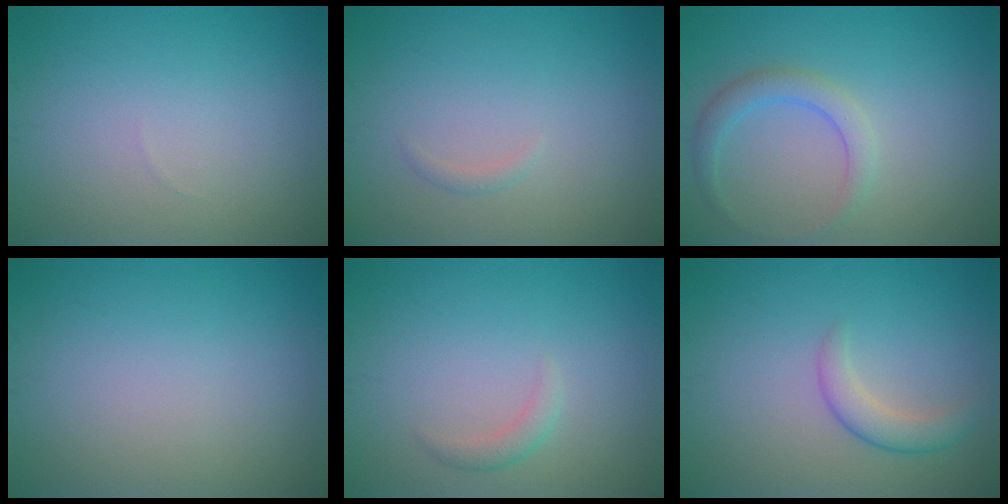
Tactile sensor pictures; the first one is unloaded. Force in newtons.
{"total": 0.6, "press": 0.6, "slide": 0.1}
{"total": 2.4, "press": 2.4, "slide": 0.1}
{"total": 0.0}
{"total": 1.2, "press": 1.2, "slide": 0.1}
{"total": 2.3, "press": 2.3, "slide": 0.1}